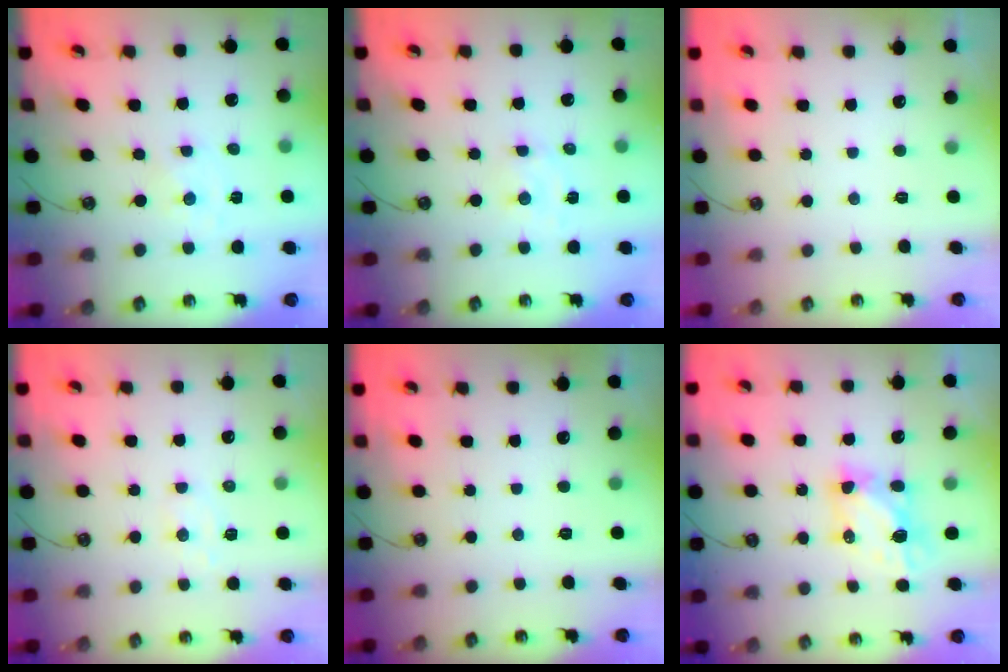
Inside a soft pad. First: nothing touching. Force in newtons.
{"total": 2.3, "press": 2.3, "slide": 0.5}
{"total": 0.0}
{"total": 5.8, "press": 5.7, "slide": 0.7}
{"total": 0.0}
{"total": 5.6, "press": 5.6, "slide": 0.6}